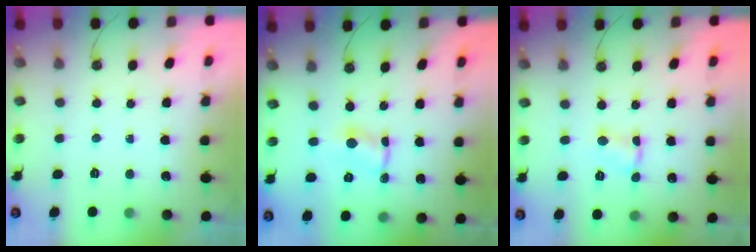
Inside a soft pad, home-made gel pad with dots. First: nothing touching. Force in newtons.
{"total": 3.3, "press": 1.1, "slide": 3.1}
{"total": 2.2, "press": 2.1, "slide": 0.3}